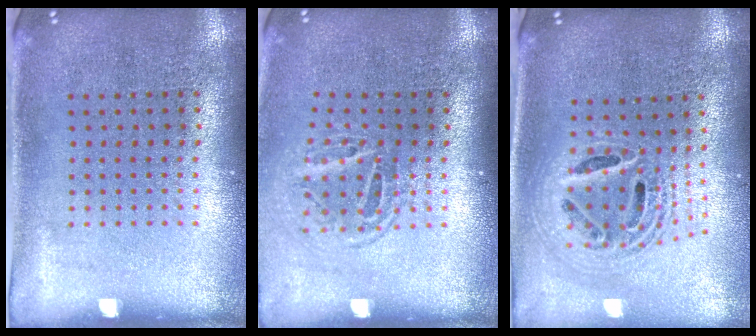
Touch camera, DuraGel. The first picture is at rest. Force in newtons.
{"total": 1.6, "press": 1.1, "slide": 1.2}
{"total": 2.1, "press": 1.7, "slide": 1.3}